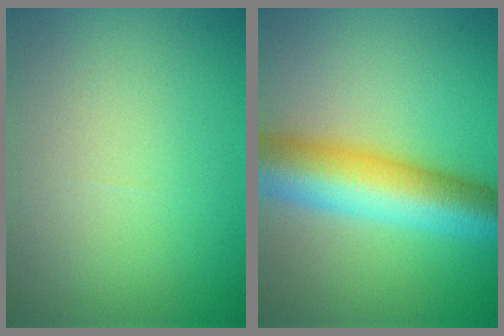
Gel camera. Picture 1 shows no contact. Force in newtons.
{"total": 10.3, "press": 10.3, "slide": 0.1}